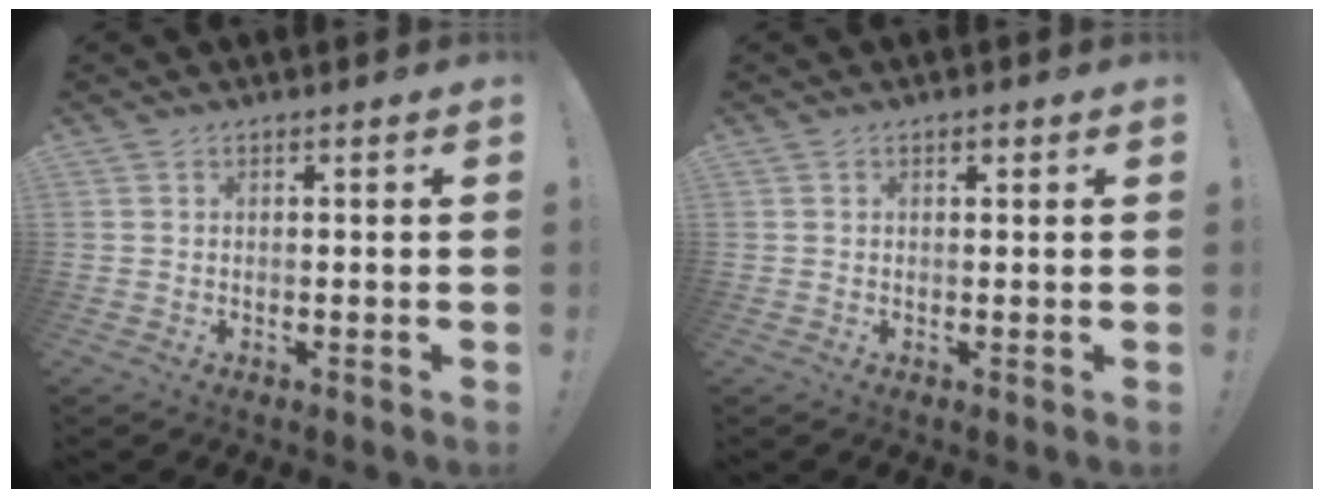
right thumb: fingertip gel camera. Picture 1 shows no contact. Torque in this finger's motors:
{"motor_torque": [0.03, 0.19, 0.51, -0.03, -0.04]}